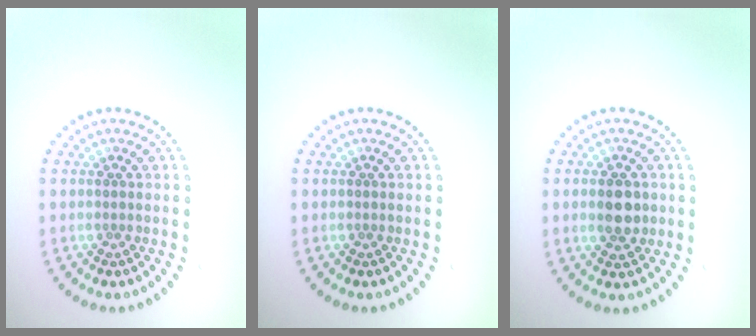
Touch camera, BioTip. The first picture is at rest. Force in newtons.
{"total": 0.0}
{"total": 3.1, "press": 3.1, "slide": 0.1}